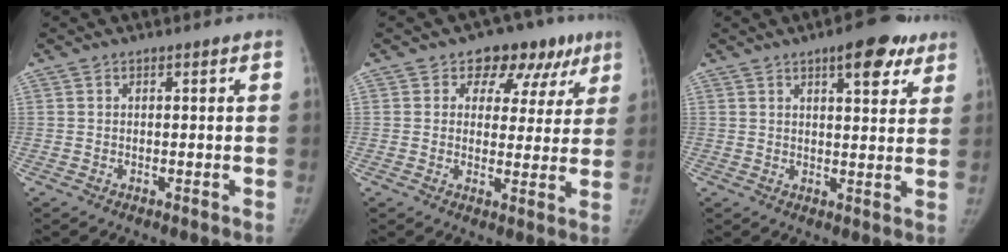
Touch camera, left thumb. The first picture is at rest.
{"total": 10.8, "force": [5.8, 7.9, 4.6], "torque": [0.009, -0.007, 0.065]}
{"total": 9.1, "force": [5.4, 3.4, 6.5], "torque": [-0.058, -0.019, 0.068]}